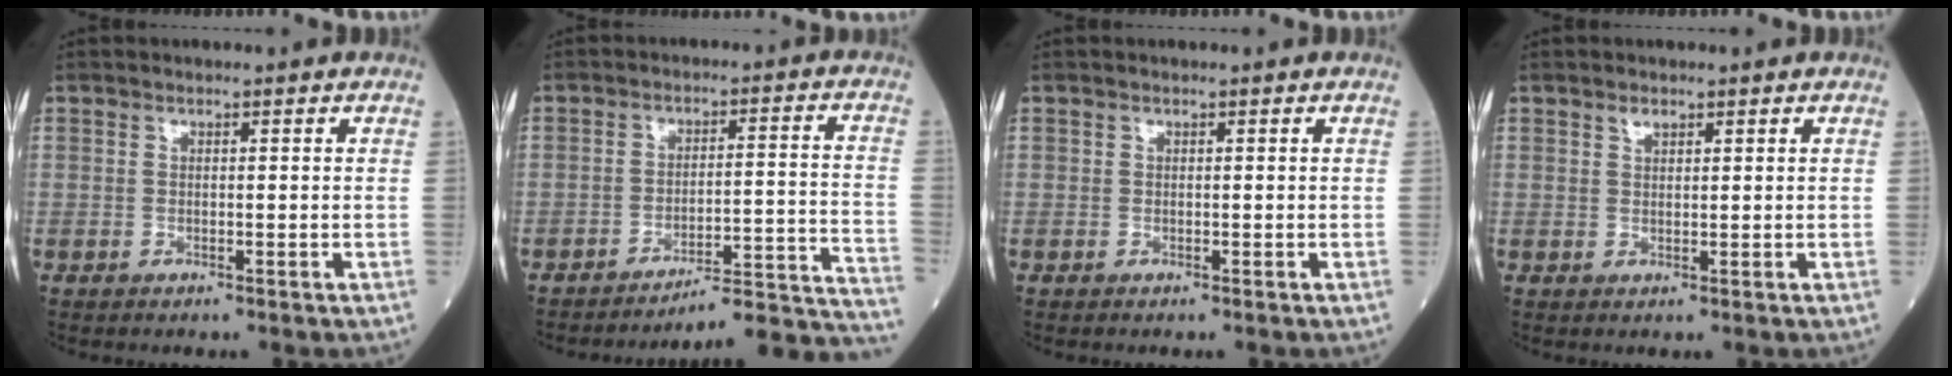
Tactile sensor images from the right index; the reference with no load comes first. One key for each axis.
{"total": 15.6, "fx": -15.2, "fy": -2.0, "fz": 2.8, "tx": 0.011, "ty": 0.023, "tz": -0.200}
{"total": 0.0}
{"total": 1.1, "fx": 0.8, "fy": 0.5, "fz": 0.6, "tx": -0.010, "ty": -0.001, "tz": 0.014}